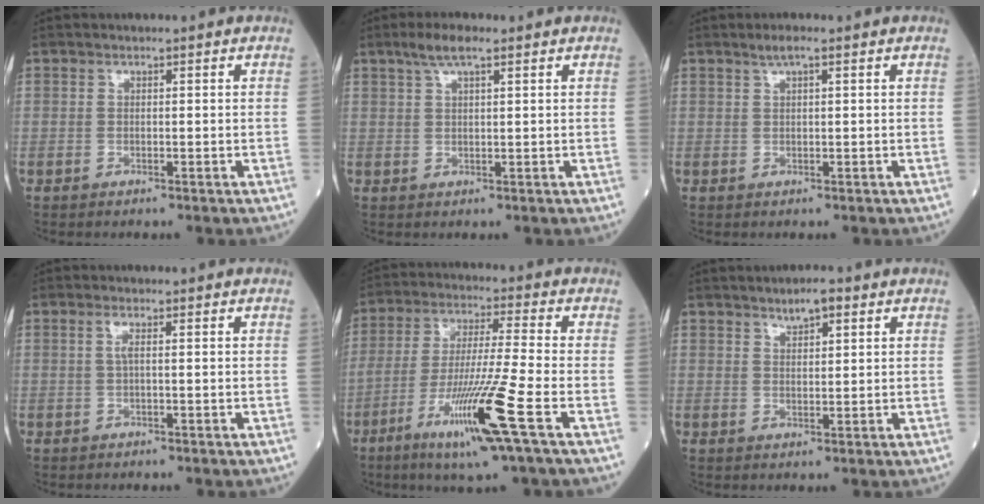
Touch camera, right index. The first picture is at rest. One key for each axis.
{"total": 3.8, "fx": 2.5, "fy": 0.6, "fz": 2.7, "tx": -0.059, "ty": 0.012, "tz": 0.051}
{"total": 1.7, "fx": 1.1, "fy": 0.0, "fz": 1.2, "tx": -0.029, "ty": 0.011, "tz": 0.022}
{"total": 1.1, "fx": 0.2, "fy": -0.1, "fz": 1.1, "tx": -0.029, "ty": 0.001, "tz": 0.003}
{"total": 13.6, "fx": -6.0, "fy": -1.4, "fz": 12.1, "tx": -0.241, "ty": -0.028, "tz": -0.110}
{"total": 3.1, "fx": 2.1, "fy": 0.8, "fz": 2.1, "tx": -0.036, "ty": 0.004, "tz": 0.037}